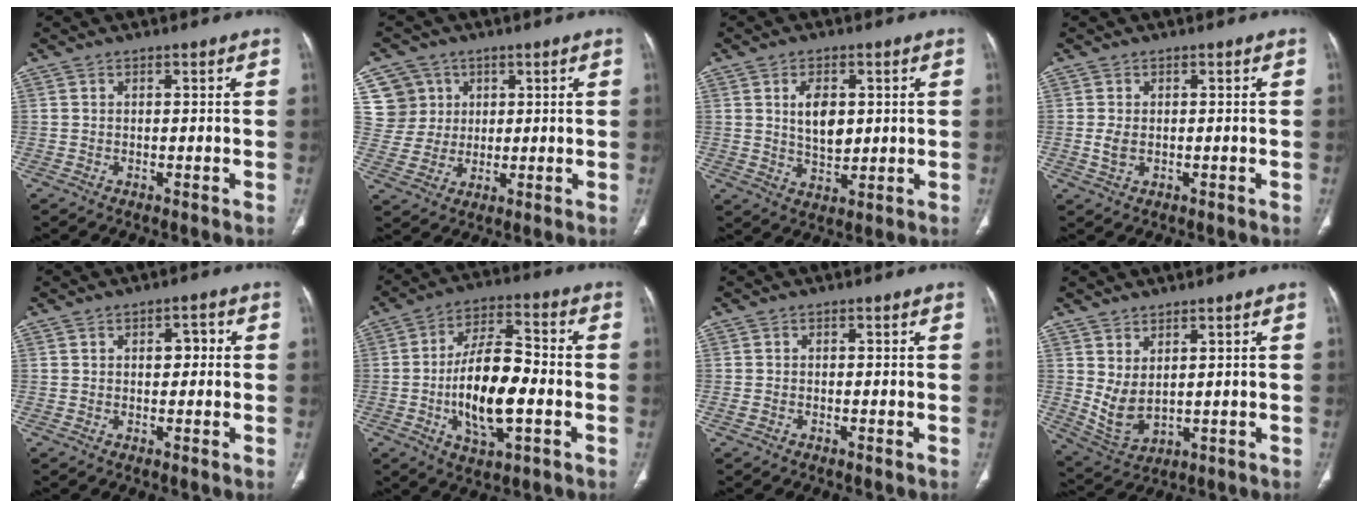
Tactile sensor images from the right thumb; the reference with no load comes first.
{"total": 7.9, "force": [2.8, 7.3, 0.8], "torque": [0.020, -0.009, 0.057]}
{"total": 6.9, "force": [1.5, 4.2, 5.3], "torque": [-0.072, -0.013, 0.029]}
{"total": 2.3, "force": [-0.2, 1.6, 1.7], "torque": [-0.035, -0.001, -0.001]}
{"total": 2.8, "force": [0.3, 1.8, 2.1], "torque": [-0.014, 0.007, 0.000]}
{"total": 15.2, "force": [-3.1, 6.4, 13.4], "torque": [-0.231, 0.020, -0.055]}
{"total": 0.8, "force": [-0.4, 0.5, 0.4], "torque": [-0.012, 0.002, -0.009]}
{"total": 6.2, "force": [1.6, 3.5, 4.9], "torque": [-0.086, -0.019, 0.052]}